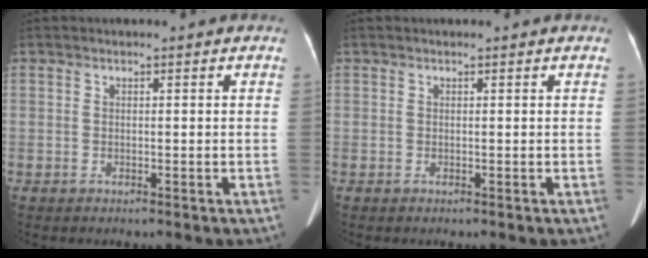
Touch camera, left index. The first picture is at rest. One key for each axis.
{"total": 0.0}